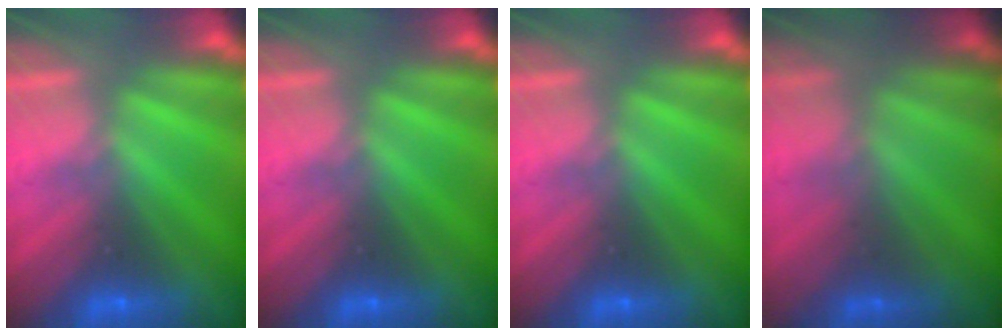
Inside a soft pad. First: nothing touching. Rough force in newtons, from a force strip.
{"total": 0.0}
{"total": 0.0}
{"total": 1.7}